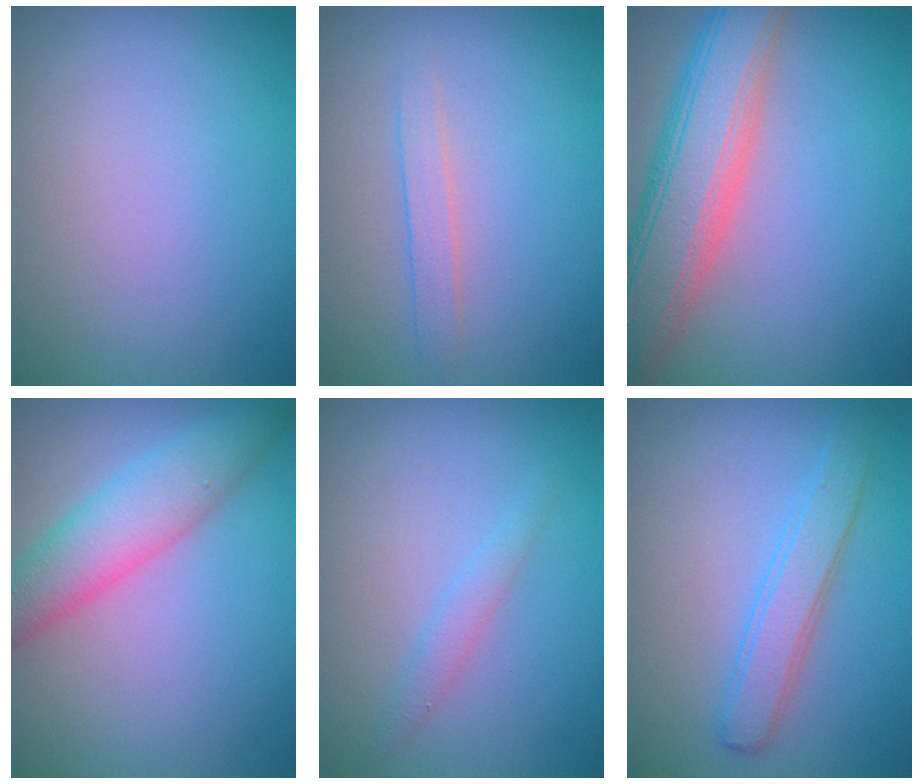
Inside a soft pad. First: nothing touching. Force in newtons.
{"total": 1.5, "press": 1.5, "slide": 0.1}
{"total": 8.5, "press": 8.5, "slide": 0.5}
{"total": 4.8, "press": 4.8, "slide": 0.2}
{"total": 1.2, "press": 1.2, "slide": 0.1}
{"total": 2.8, "press": 2.8, "slide": 0.1}